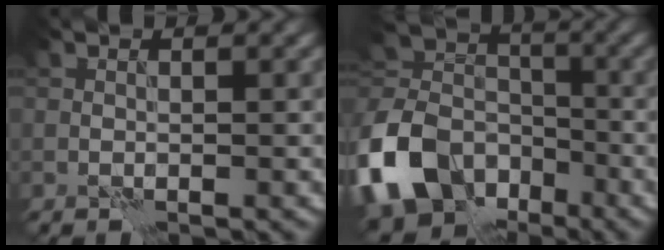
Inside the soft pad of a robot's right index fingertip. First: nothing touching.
{"total": 13.3, "force": [-7.3, 9.2, 6.2], "torque": [-0.150, -0.016, -0.146]}